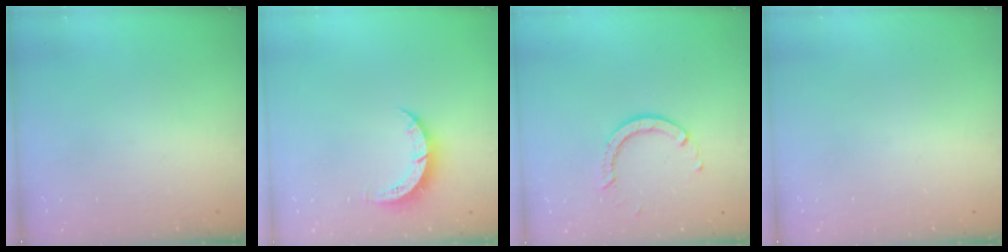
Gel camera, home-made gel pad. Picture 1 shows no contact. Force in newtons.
{"total": 4.4, "press": 4.4, "slide": 0.3}
{"total": 3.1, "press": 3.1, "slide": 0.1}
{"total": 0.0}